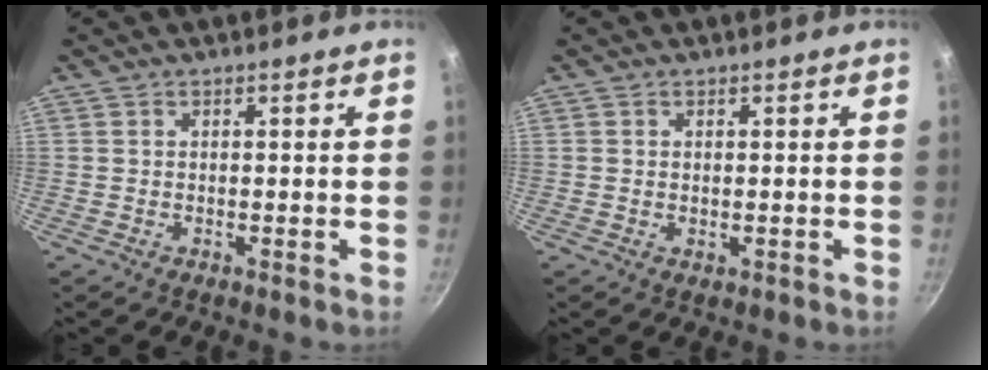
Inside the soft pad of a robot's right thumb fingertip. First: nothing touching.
{"total": 0.6, "force": [0.0, 0.4, 0.5], "torque": [-0.007, -0.001, 0.000]}